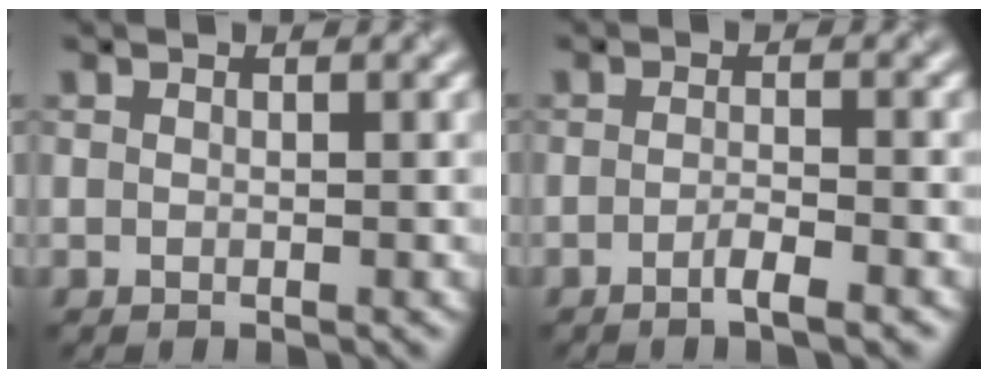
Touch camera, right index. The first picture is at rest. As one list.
[{"total": 2.2, "force": [-1.1, 0.4, 1.8], "torque": [-0.026, 0.004, -0.025]}]